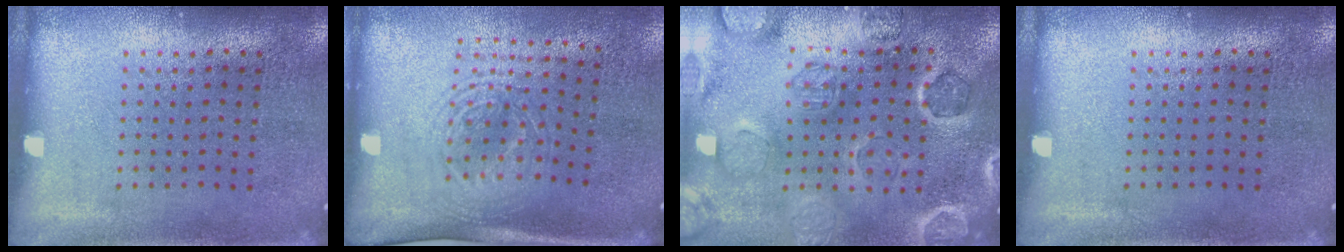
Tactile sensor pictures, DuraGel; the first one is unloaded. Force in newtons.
{"total": 1.7, "press": 1.3, "slide": 1.0}
{"total": 2.6, "press": 2.6, "slide": 0.4}
{"total": 0.0}